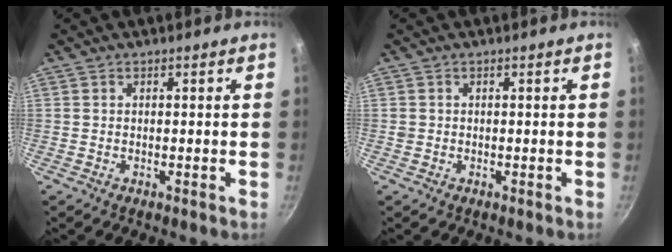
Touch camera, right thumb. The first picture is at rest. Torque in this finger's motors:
{"motor_torque": [-0.04, 0.30, 0.14, 0.50, -0.01]}